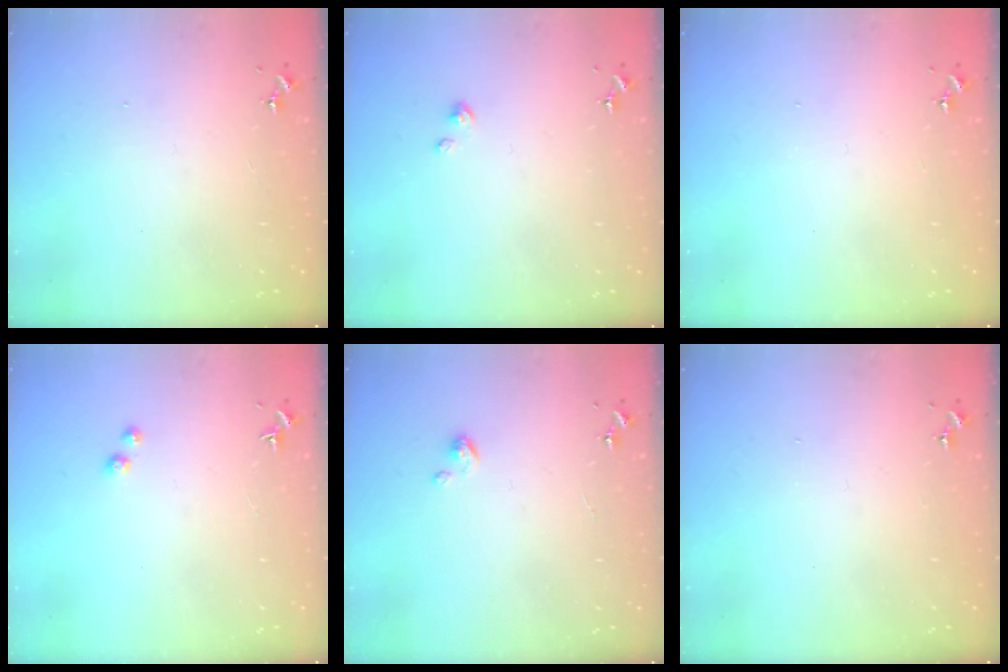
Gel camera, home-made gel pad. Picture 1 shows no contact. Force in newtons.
{"total": 2.4, "press": 2.4, "slide": 0.3}
{"total": 0.0}
{"total": 1.8, "press": 1.7, "slide": 0.2}
{"total": 2.7, "press": 2.7, "slide": 0.2}
{"total": 0.0}